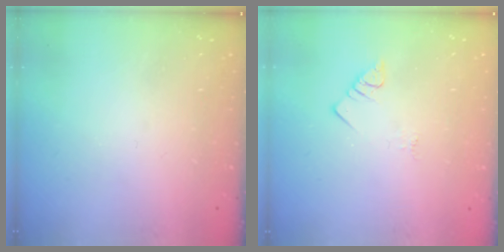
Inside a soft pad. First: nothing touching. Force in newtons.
{"total": 3.1, "press": 3.1, "slide": 0.4}